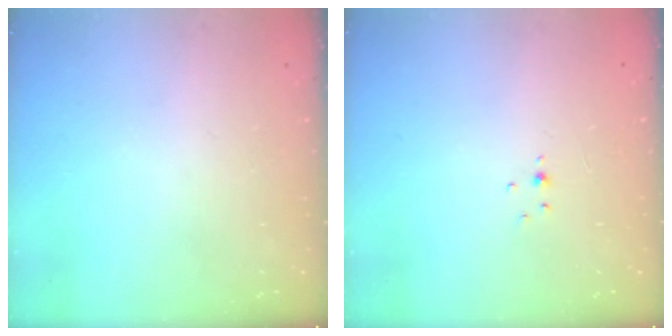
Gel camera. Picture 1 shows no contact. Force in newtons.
{"total": 1.5, "press": 1.5, "slide": 0.3}